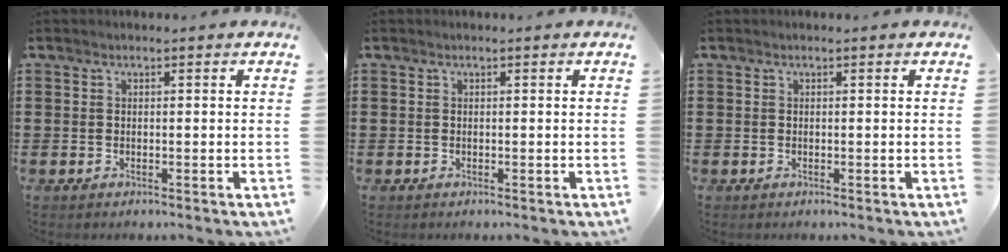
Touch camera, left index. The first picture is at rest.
{"total": 0.0}
{"total": 0.0}